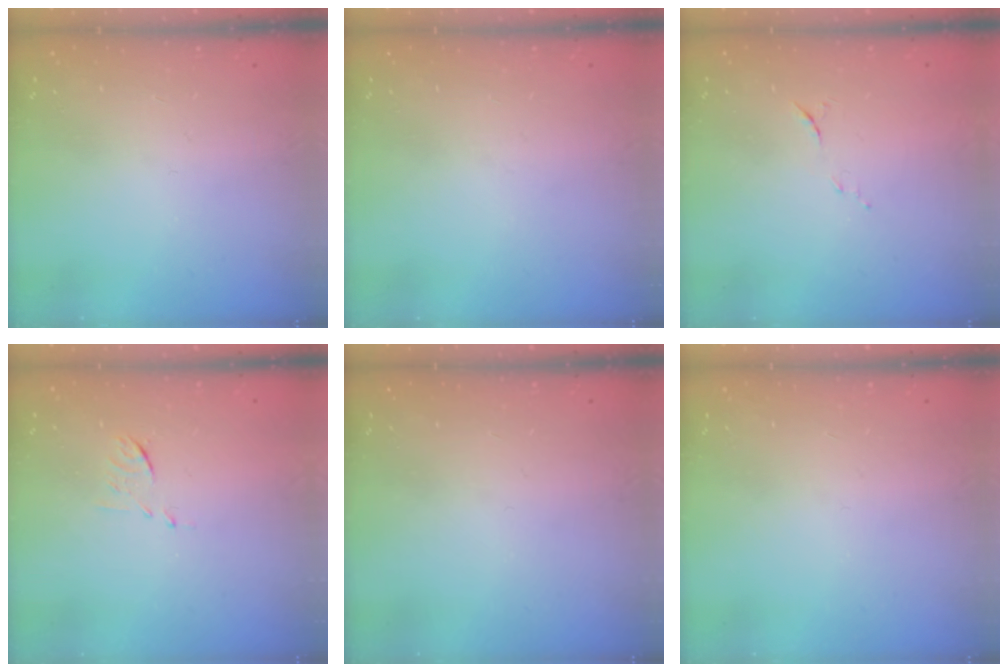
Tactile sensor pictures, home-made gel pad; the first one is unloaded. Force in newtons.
{"total": 0.0}
{"total": 5.5, "press": 5.4, "slide": 1.1}
{"total": 5.9, "press": 5.9, "slide": 0.5}
{"total": 0.0}
{"total": 0.0}